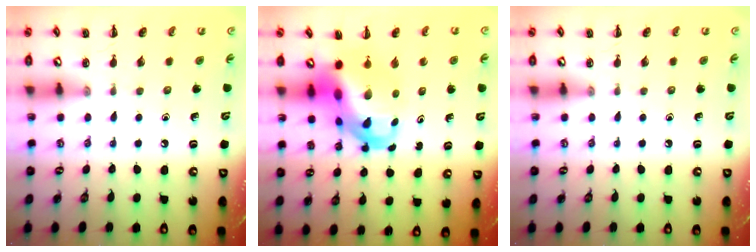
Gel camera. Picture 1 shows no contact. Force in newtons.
{"total": 11.7, "press": 11.2, "slide": 3.3}
{"total": 0.0}